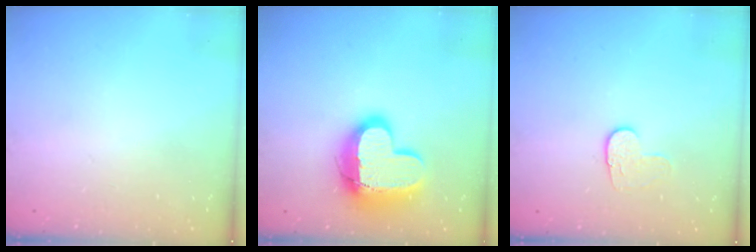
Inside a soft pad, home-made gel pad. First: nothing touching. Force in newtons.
{"total": 17.4, "press": 17.3, "slide": 1.3}
{"total": 7.9, "press": 7.8, "slide": 0.6}